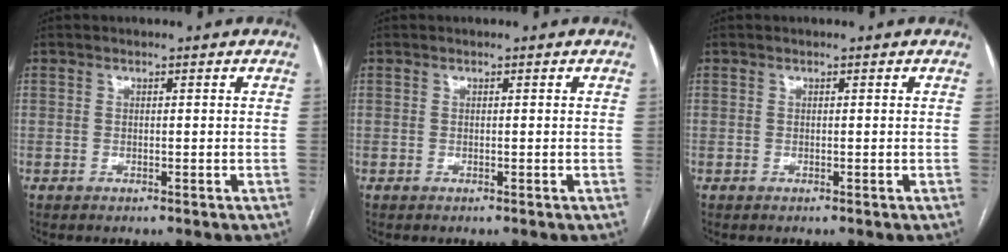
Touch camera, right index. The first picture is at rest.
{"total": 0.0}
{"total": 0.0}